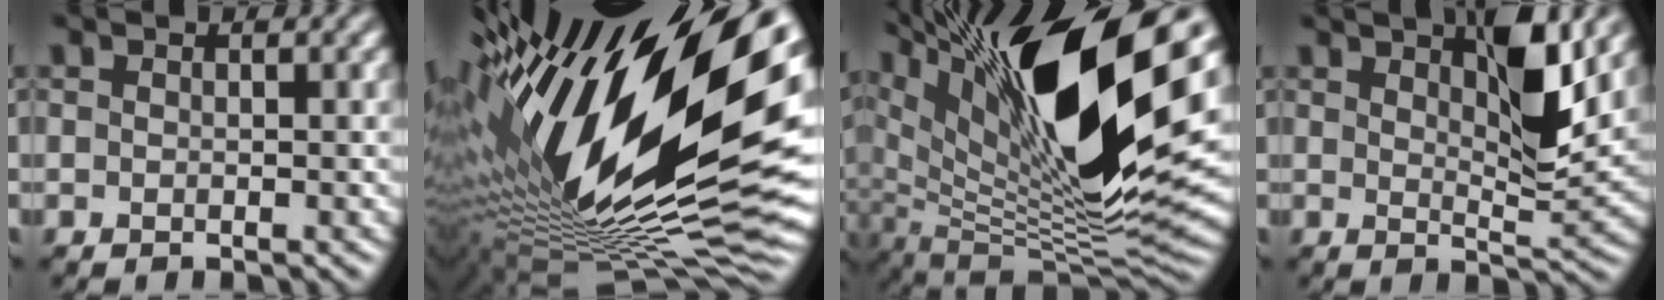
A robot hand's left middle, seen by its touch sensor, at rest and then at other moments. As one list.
[{"total": 20.6, "force": [4.6, 8.5, 18.2], "torque": [-0.333, -0.018, 0.068]}, {"total": 17.1, "force": [7.7, 6.0, 14.1], "torque": [-0.257, 0.002, 0.131]}, {"total": 5.6, "force": [3.1, 1.1, 4.6], "torque": [-0.069, -0.007, 0.048]}]